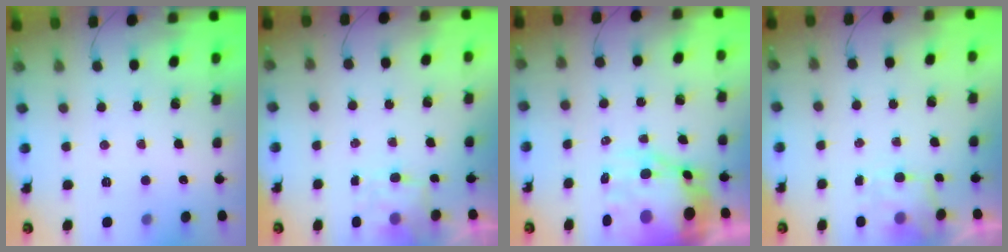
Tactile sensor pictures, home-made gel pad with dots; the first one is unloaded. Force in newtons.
{"total": 3.6, "press": 3.5, "slide": 0.9}
{"total": 16.3, "press": 15.8, "slide": 3.8}
{"total": 2.0, "press": 1.8, "slide": 1.0}